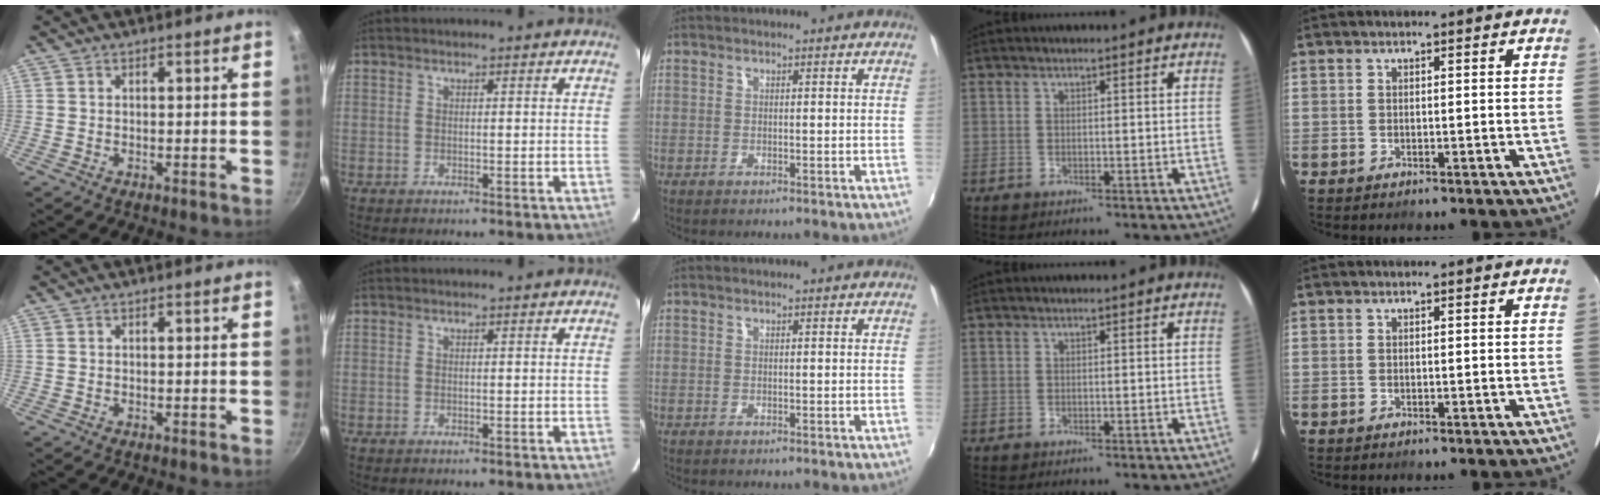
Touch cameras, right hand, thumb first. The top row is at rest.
{}